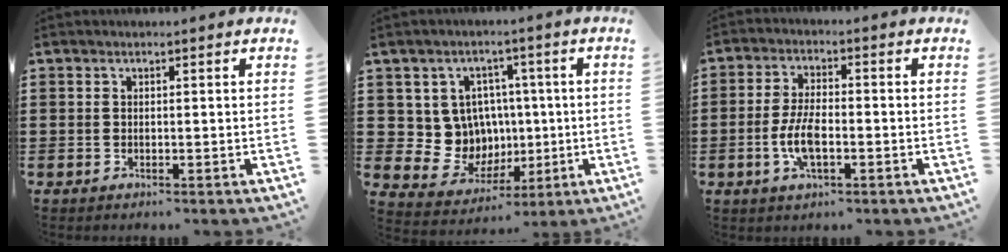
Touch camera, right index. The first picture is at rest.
{"total": 8.9, "force": [1.3, 8.3, 2.8], "torque": [-0.069, -0.006, 0.037]}
{"total": 6.2, "force": [-1.5, 2.5, 5.5], "torque": [-0.129, -0.003, -0.036]}